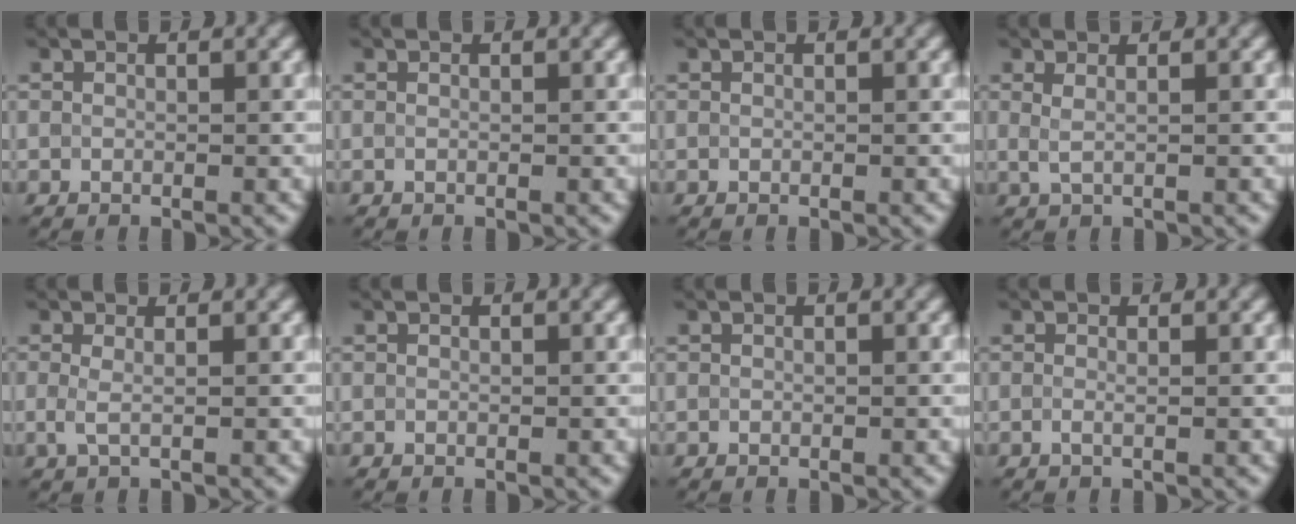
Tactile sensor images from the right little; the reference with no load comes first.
{"total": 0.0}
{"total": 0.0}
{"total": 1.5, "force": [0.6, 0.7, 1.3], "torque": [-0.020, -0.005, 0.006]}
{"total": 1.5, "force": [0.0, 0.5, 1.4], "torque": [-0.029, -0.003, -0.001]}
{"total": 0.0}
{"total": 0.0}
{"total": 0.7, "force": [-0.1, 0.2, 0.7], "torque": [-0.014, -0.007, -0.005]}